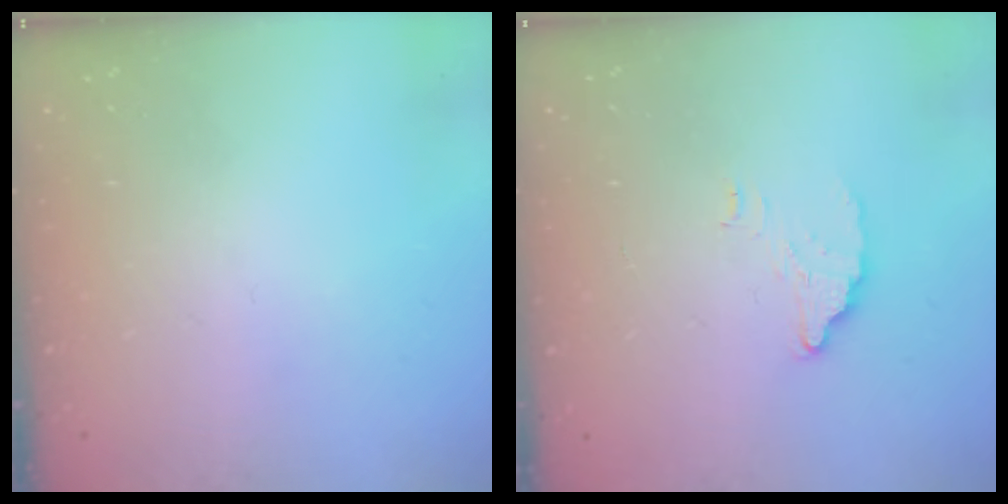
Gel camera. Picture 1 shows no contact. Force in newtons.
{"total": 3.4, "press": 3.4, "slide": 0.2}